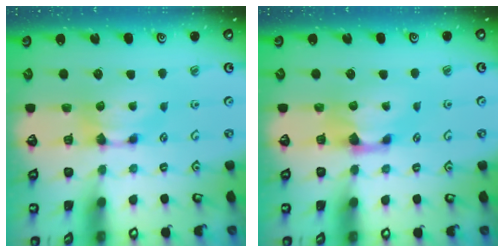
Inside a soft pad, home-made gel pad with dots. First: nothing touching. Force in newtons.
{"total": 1.1, "press": 0.1, "slide": 1.1}